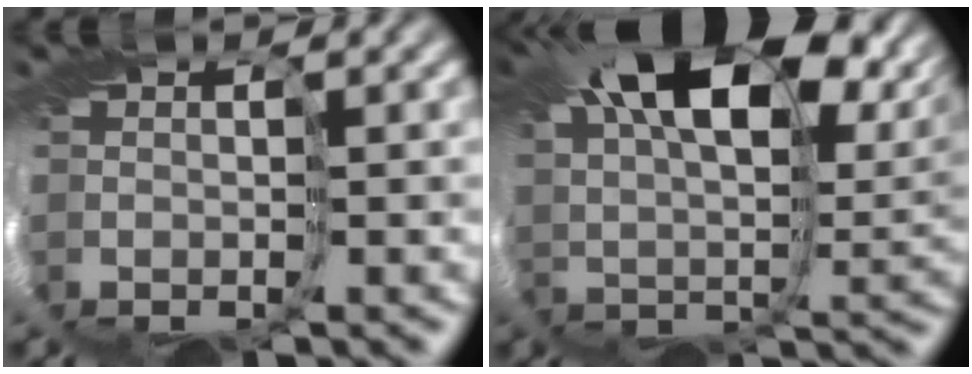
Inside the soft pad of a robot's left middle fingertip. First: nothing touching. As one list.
[{"total": 13.4, "force": [7.3, 5.4, 9.9], "torque": [-0.163, 0.029, 0.111]}]